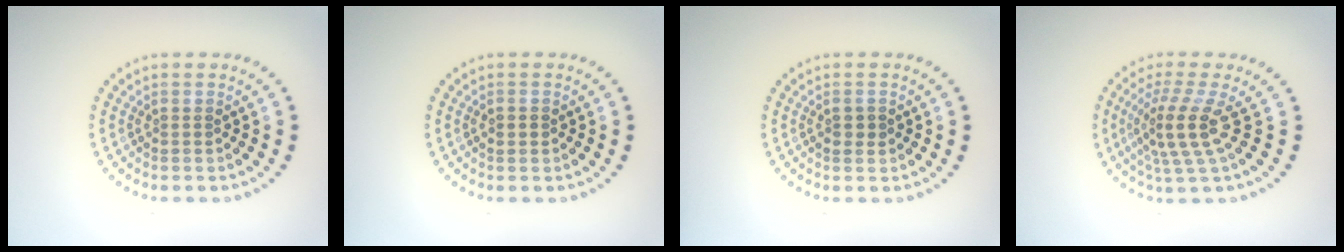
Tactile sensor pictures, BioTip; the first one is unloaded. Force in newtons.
{"total": 1.1, "press": 1.1, "slide": 0.1}
{"total": 1.2, "press": 1.2, "slide": 0.1}
{"total": 4.0, "press": 2.9, "slide": 2.8}